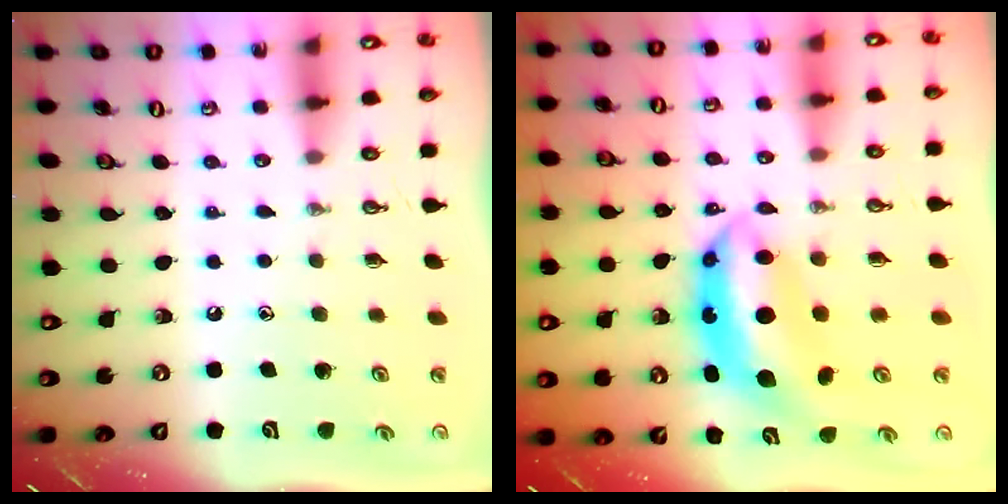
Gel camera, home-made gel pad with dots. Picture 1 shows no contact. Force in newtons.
{"total": 9.6, "press": 9.6, "slide": 0.7}